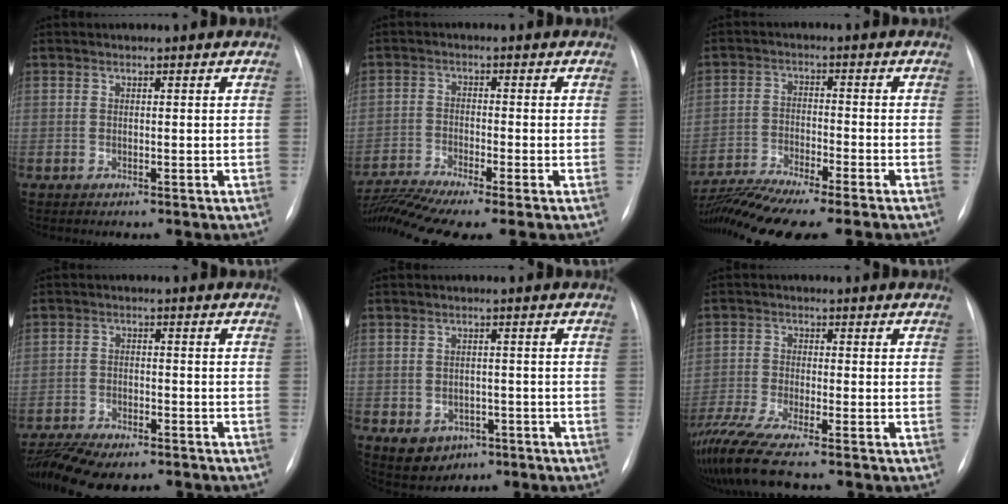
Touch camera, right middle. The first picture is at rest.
{"total": 10.8, "force": [-9.0, -0.4, 6.0], "torque": [-0.121, -0.009, -0.158]}
{"total": 12.0, "force": [-10.3, -0.3, 6.0], "torque": [-0.105, -0.019, -0.173]}
{"total": 11.6, "force": [-9.9, 3.1, 5.3], "torque": [-0.090, 0.001, -0.150]}
{"total": 5.5, "force": [-2.4, 4.4, 2.1], "torque": [-0.036, 0.007, -0.020]}
{"total": 9.5, "force": [-7.6, -0.2, 5.7], "torque": [-0.112, -0.027, -0.139]}